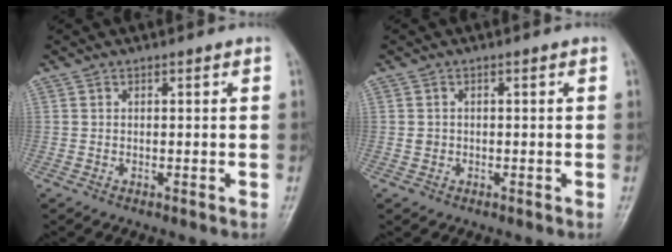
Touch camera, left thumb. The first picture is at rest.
{"total": 1.3, "force": [-0.3, 1.3, 0.3], "torque": [0.000, 0.004, -0.004]}